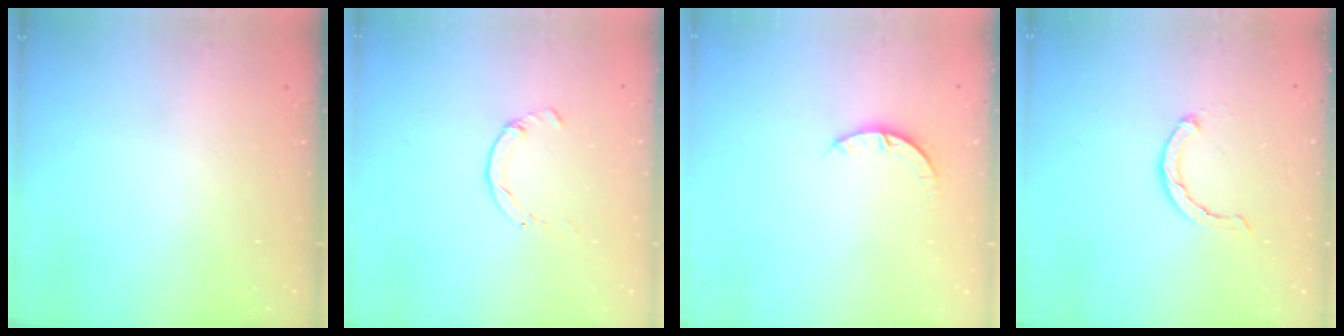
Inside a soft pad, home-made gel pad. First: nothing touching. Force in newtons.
{"total": 0.0}
{"total": 2.9, "press": 2.9, "slide": 0.4}
{"total": 3.1, "press": 3.0, "slide": 0.5}